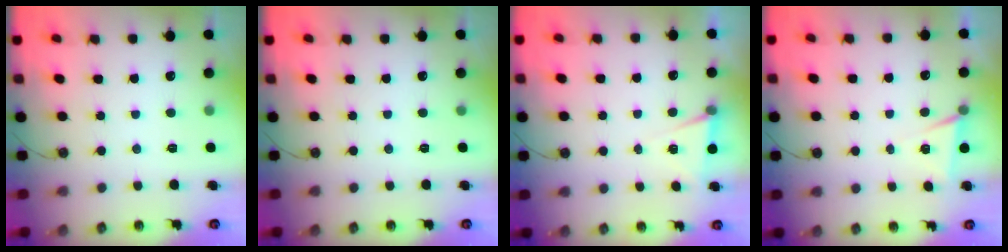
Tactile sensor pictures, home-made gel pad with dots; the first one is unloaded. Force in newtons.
{"total": 0.0}
{"total": 5.2, "press": 2.7, "slide": 4.5}
{"total": 5.0, "press": 2.4, "slide": 4.3}